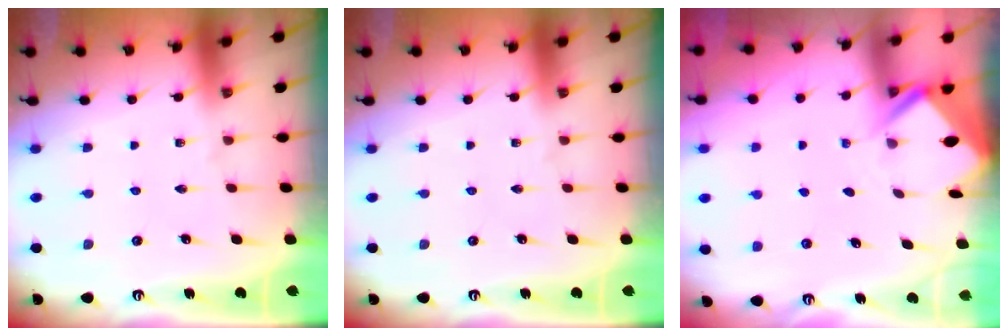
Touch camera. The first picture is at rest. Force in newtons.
{"total": 0.0}
{"total": 2.4, "press": 2.4, "slide": 0.1}